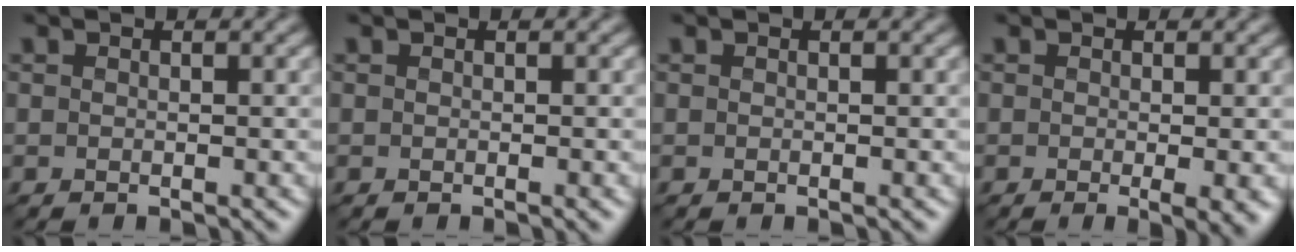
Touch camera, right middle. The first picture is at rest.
{"total": 0.5, "force": [-0.1, 0.1, 0.5], "torque": [-0.005, -0.001, -0.002]}
{"total": 0.0}
{"total": 2.8, "force": [-0.6, 0.6, 2.7], "torque": [-0.037, -0.008, -0.007]}